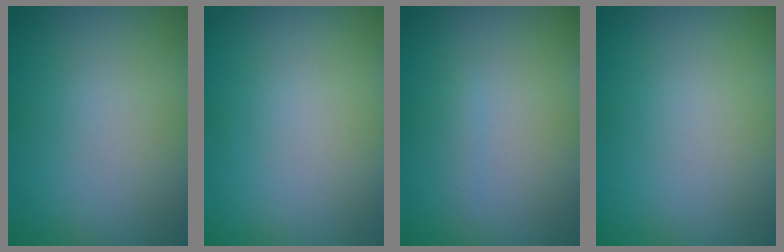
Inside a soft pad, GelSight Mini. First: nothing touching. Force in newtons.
{"total": 0.0}
{"total": 0.6, "press": 0.6, "slide": 0.0}
{"total": 0.0}